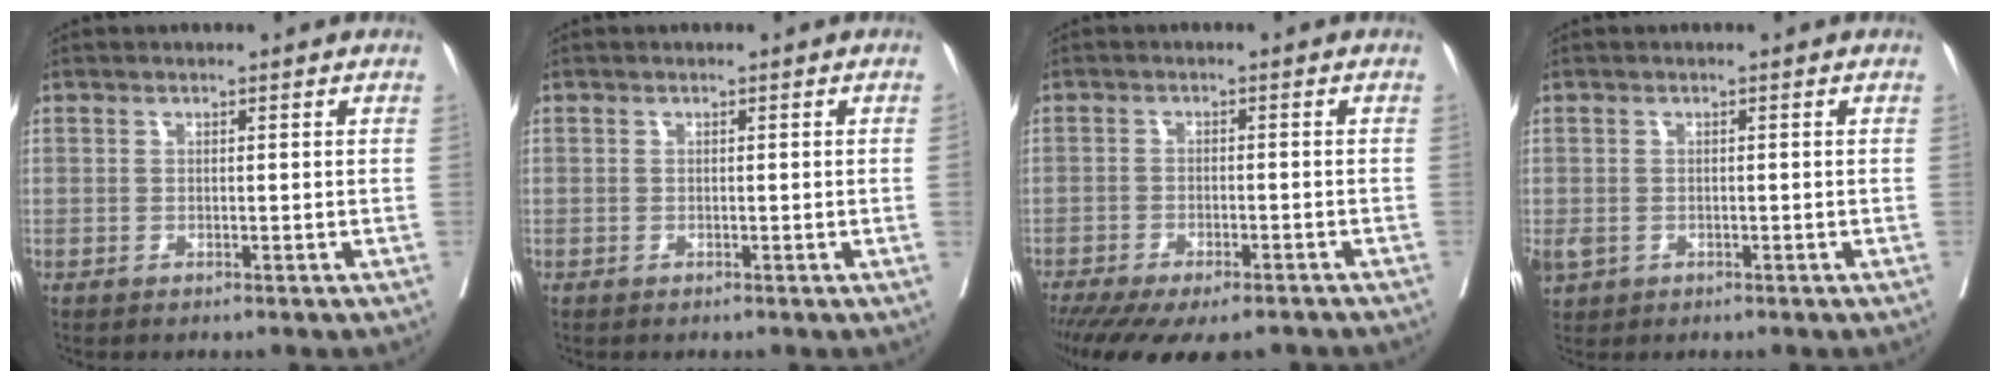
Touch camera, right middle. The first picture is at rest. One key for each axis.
{"total": 0.0}
{"total": 14.7, "fx": -11.8, "fy": 4.3, "fz": 7.6, "tx": -0.160, "ty": -0.025, "tz": -0.167}
{"total": 2.8, "fx": -0.9, "fy": 2.2, "fz": 1.4, "tx": -0.034, "ty": -0.005, "tz": -0.009}